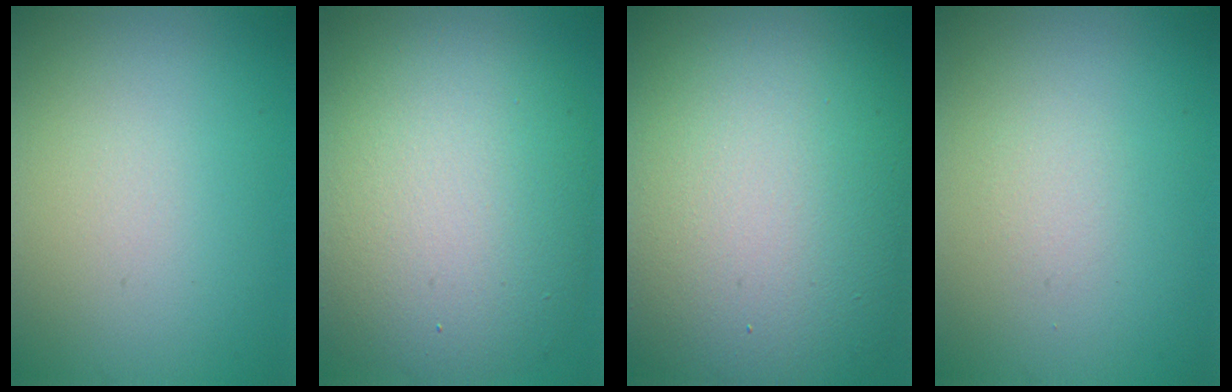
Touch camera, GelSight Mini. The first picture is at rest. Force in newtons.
{"total": 11.6, "press": 11.5, "slide": 0.6}
{"total": 17.3, "press": 17.2, "slide": 1.6}
{"total": 0.9, "press": 0.9, "slide": 0.1}